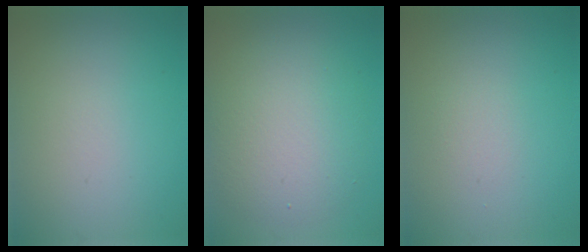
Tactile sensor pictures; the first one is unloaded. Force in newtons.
{"total": 5.8, "press": 5.8, "slide": 0.3}
{"total": 0.8, "press": 0.8, "slide": 0.1}